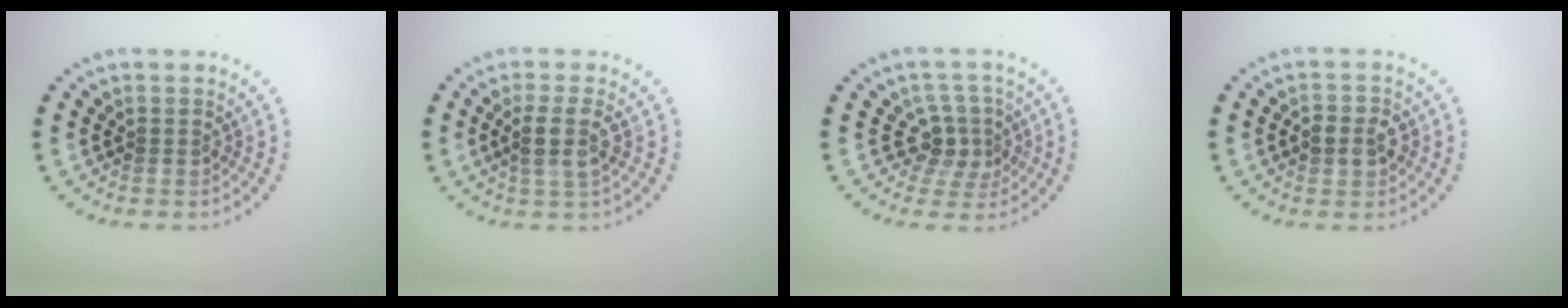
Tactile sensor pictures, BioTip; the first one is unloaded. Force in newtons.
{"total": 2.9, "press": 2.4, "slide": 1.5}
{"total": 2.8, "press": 2.4, "slide": 1.5}
{"total": 2.5, "press": 2.5, "slide": 0.2}